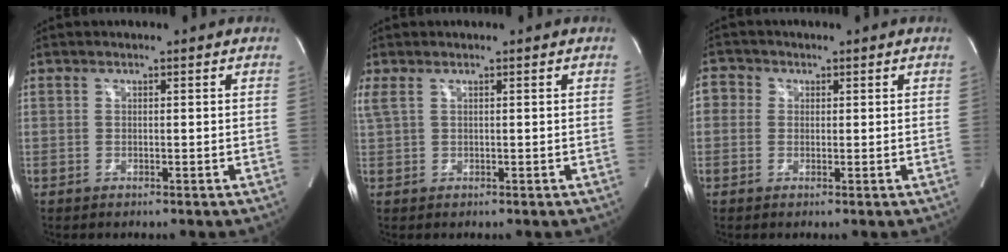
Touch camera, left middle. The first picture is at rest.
{"total": 1.8, "force": [1.1, 0.5, 1.4], "torque": [-0.053, 0.024, 0.034]}
{"total": 3.0, "force": [0.5, 2.8, 0.9], "torque": [-0.013, 0.016, 0.006]}